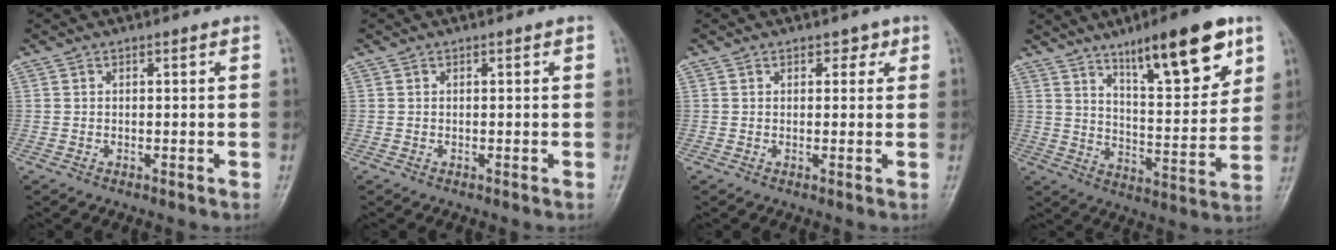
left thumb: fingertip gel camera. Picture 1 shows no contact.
{"total": 0.0}
{"total": 2.1, "force": [1.2, 1.4, 1.0], "torque": [0.008, -0.002, 0.011]}
{"total": 17.4, "force": [10.4, 4.7, 13.2], "torque": [-0.169, -0.055, 0.167]}